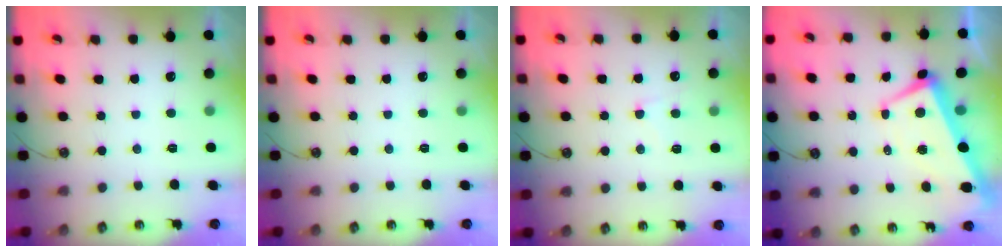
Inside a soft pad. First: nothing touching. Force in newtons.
{"total": 0.0}
{"total": 4.0, "press": 3.9, "slide": 0.8}
{"total": 1.9, "press": 1.5, "slide": 1.2}